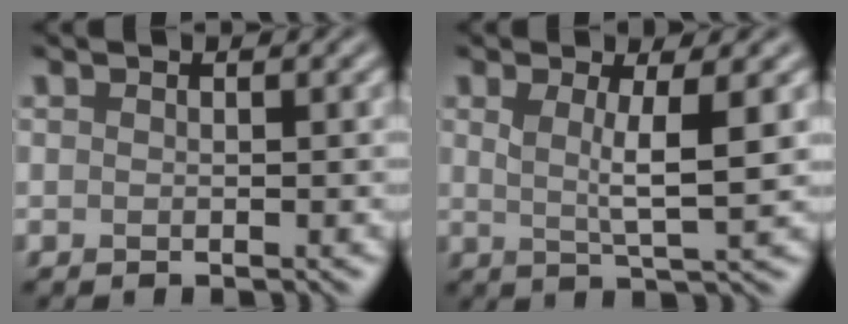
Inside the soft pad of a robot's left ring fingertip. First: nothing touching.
{"total": 3.8, "force": [0.8, 0.8, 3.7], "torque": [-0.060, -0.007, 0.013]}